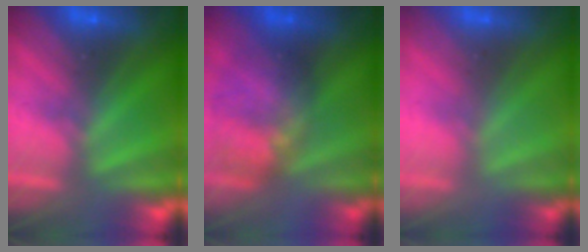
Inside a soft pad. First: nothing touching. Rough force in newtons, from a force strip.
{"total": 8.2}
{"total": 2.9}